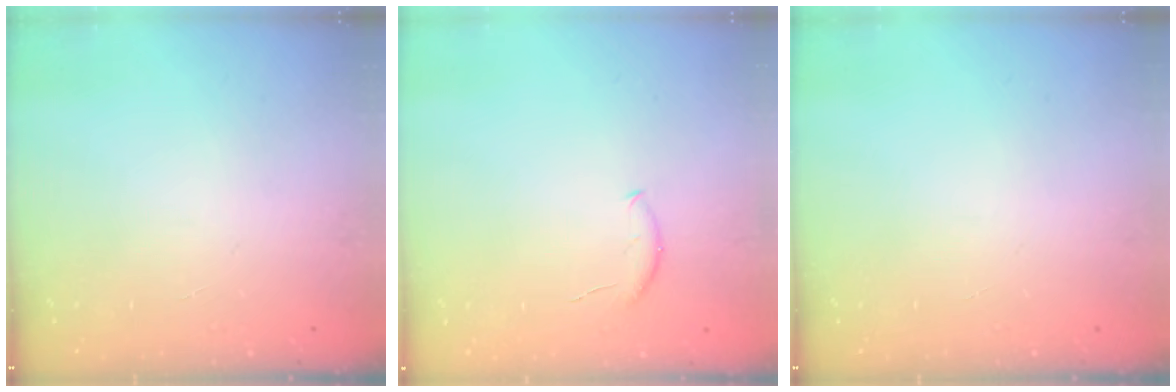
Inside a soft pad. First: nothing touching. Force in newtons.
{"total": 5.3, "press": 5.2, "slide": 0.6}
{"total": 0.0}